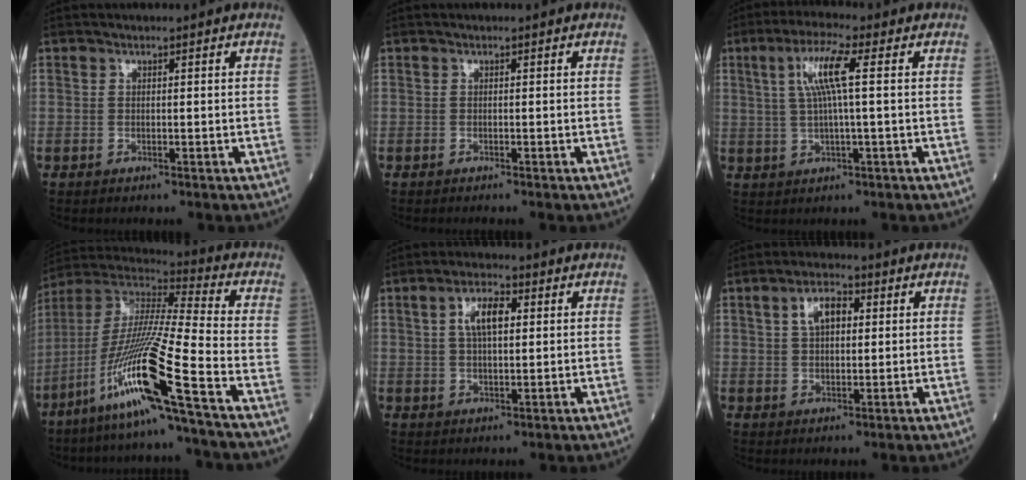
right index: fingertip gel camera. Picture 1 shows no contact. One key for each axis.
{"total": 0.5, "fx": -0.4, "fy": -0.2, "fz": 0.2, "tx": 0.001, "ty": 0.001, "tz": -0.009}
{"total": 7.1, "fx": 1.7, "fy": 0.0, "fz": 6.9, "tx": -0.138, "ty": 0.011, "tz": 0.035}
{"total": 18.2, "fx": -9.0, "fy": -1.2, "fz": 15.7, "tx": -0.335, "ty": -0.037, "tz": -0.180}
{"total": 5.7, "fx": 1.7, "fy": 2.1, "fz": 5.1, "tx": -0.098, "ty": 0.012, "tz": 0.032}
{"total": 5.5, "fx": 1.8, "fy": 2.7, "fz": 4.5, "tx": -0.083, "ty": 0.015, "tz": 0.034}